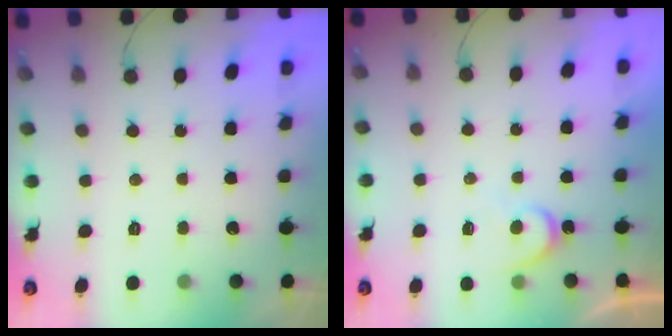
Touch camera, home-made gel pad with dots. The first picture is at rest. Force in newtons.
{"total": 5.1, "press": 5.0, "slide": 0.4}